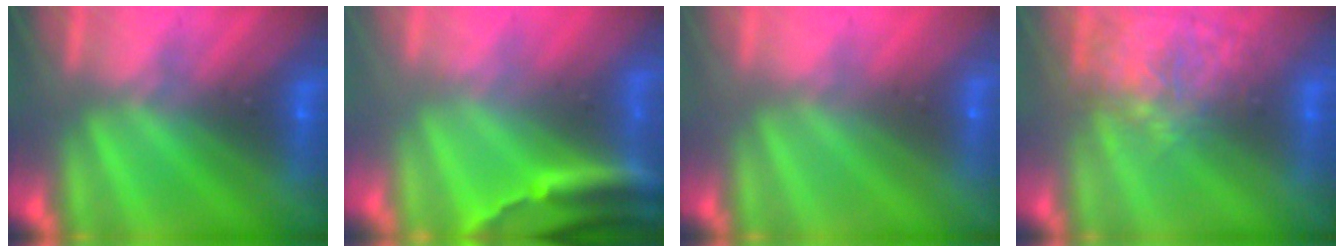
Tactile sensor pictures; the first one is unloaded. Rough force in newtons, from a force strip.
{"total": 4.4}
{"total": 2.9}
{"total": 3.7}